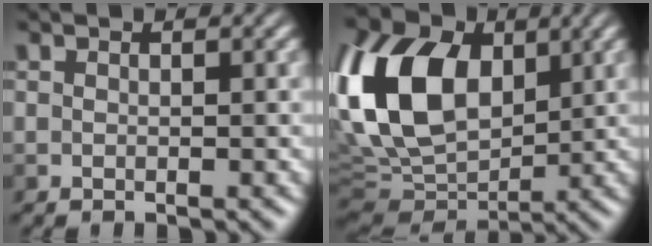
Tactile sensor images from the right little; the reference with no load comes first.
{"total": 13.7, "force": [3.1, 9.3, 9.6], "torque": [-0.219, 0.022, 0.044]}